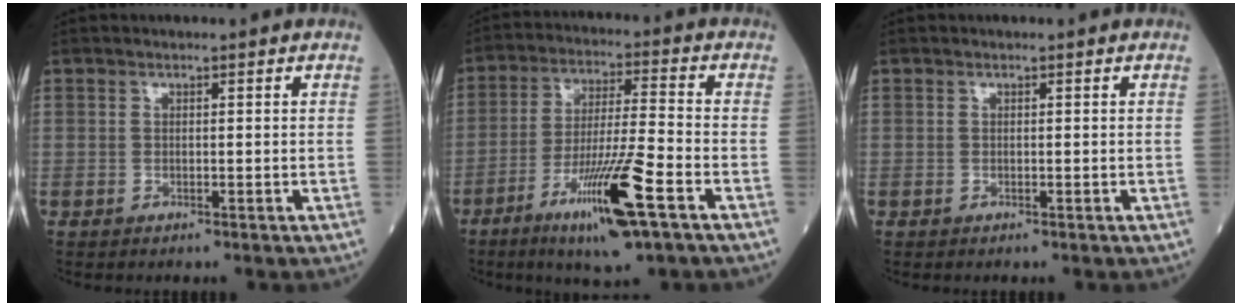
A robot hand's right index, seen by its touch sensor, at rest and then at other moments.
{"total": 13.3, "force": [-6.6, 0.3, 11.5], "torque": [-0.216, -0.025, -0.113]}
{"total": 0.0}